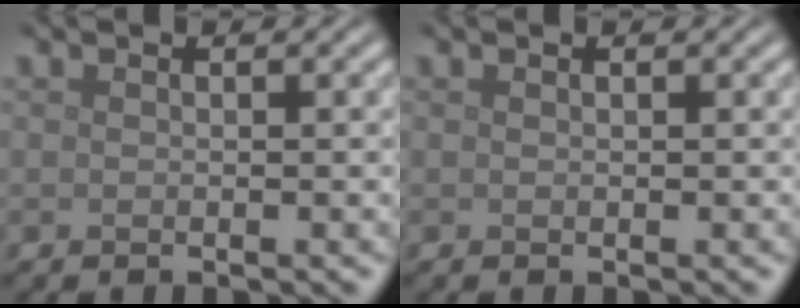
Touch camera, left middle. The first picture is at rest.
{"total": 0.0}